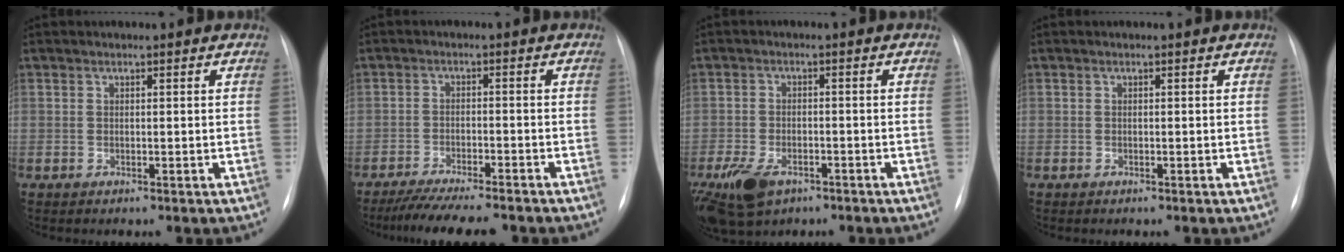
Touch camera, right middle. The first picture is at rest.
{"total": 10.6, "force": [-9.3, 1.0, 5.0], "torque": [-0.074, -0.017, -0.140]}
{"total": 9.7, "force": [-5.7, 5.6, 5.5], "torque": [-0.126, -0.009, -0.093]}
{"total": 0.0}